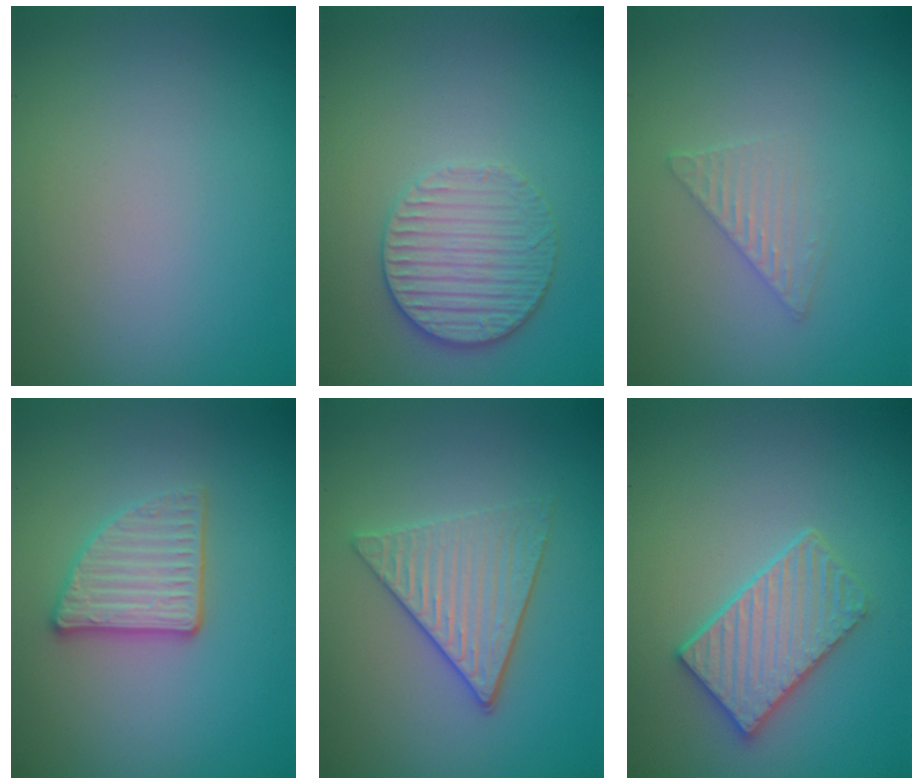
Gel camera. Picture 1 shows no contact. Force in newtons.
{"total": 3.4, "press": 3.2, "slide": 1.1}
{"total": 1.6, "press": 1.6, "slide": 0.1}
{"total": 3.4, "press": 3.0, "slide": 1.6}
{"total": 3.9, "press": 3.3, "slide": 2.0}
{"total": 3.4, "press": 3.3, "slide": 0.8}